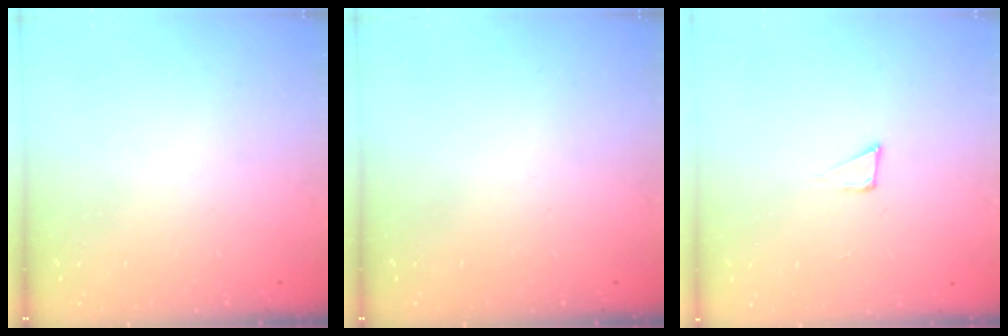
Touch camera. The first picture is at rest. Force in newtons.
{"total": 0.0}
{"total": 5.0, "press": 4.9, "slide": 0.8}